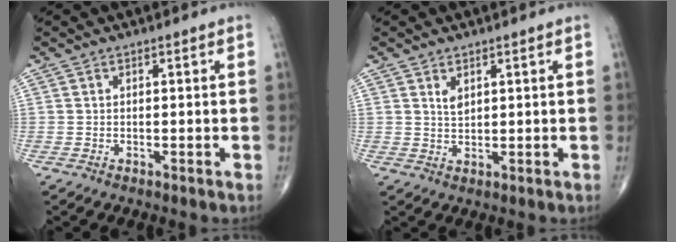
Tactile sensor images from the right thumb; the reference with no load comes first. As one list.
[{"total": 2.2, "force": [1.2, 1.2, 1.5], "torque": [-0.022, -0.008, 0.026]}]